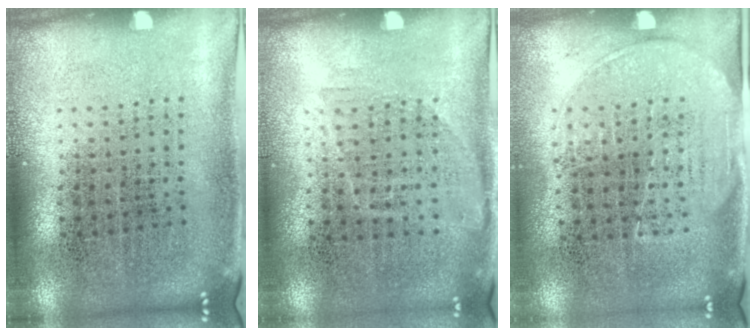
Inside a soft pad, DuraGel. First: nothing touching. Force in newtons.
{"total": 1.1, "press": 0.9, "slide": 0.6}
{"total": 1.5, "press": 1.2, "slide": 0.9}